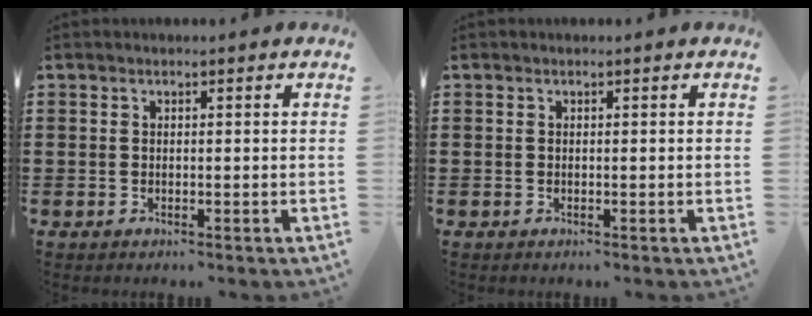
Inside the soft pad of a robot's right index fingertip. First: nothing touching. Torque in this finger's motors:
{"motor_torque": [-0.05, 0.05, 0.00, 0.00]}